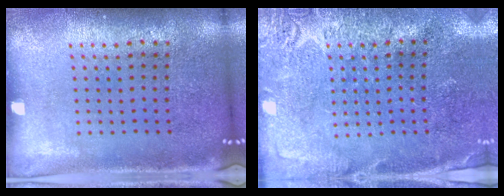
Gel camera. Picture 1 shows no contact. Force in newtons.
{"total": 2.7, "press": 2.6, "slide": 0.5}